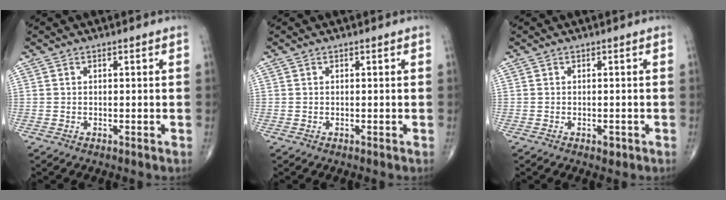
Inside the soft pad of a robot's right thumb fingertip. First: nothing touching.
{"total": 0.0}
{"total": 1.1, "force": [-0.5, 0.7, 0.7], "torque": [-0.006, 0.000, -0.006]}